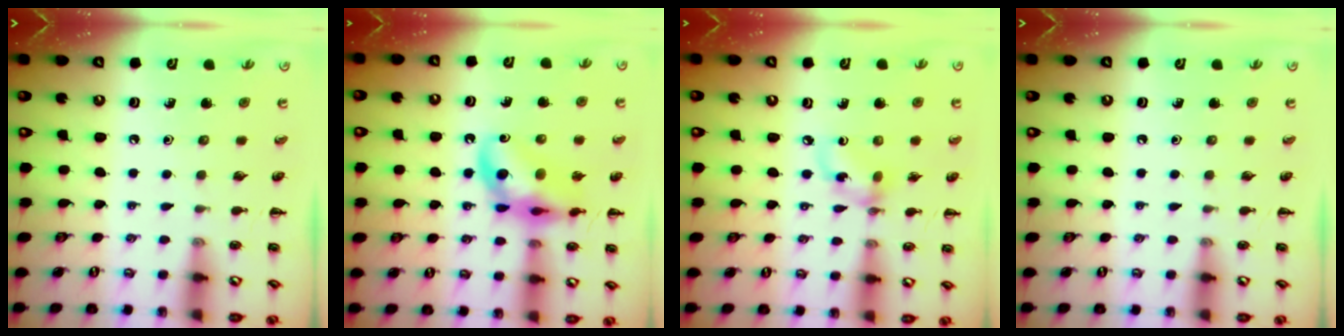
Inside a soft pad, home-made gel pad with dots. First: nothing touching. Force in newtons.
{"total": 13.3, "press": 13.0, "slide": 2.6}
{"total": 6.3, "press": 6.3, "slide": 0.5}
{"total": 0.0}